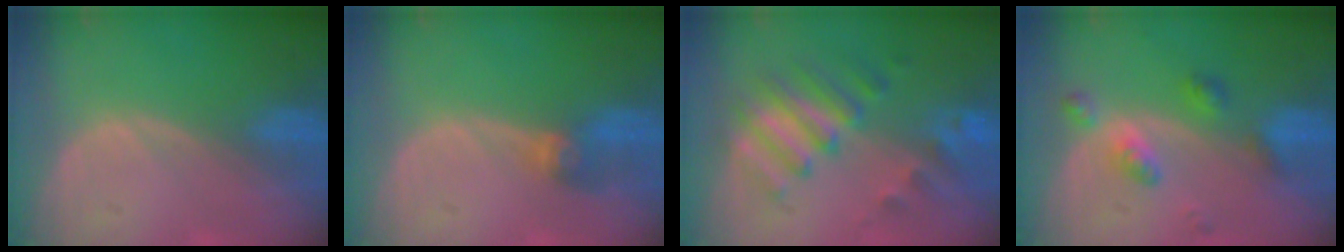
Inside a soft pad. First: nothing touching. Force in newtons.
{"total": 2.7, "press": 2.7, "slide": 0.1}
{"total": 8.1, "press": 7.7, "slide": 2.7}
{"total": 4.8, "press": 4.8, "slide": 0.1}